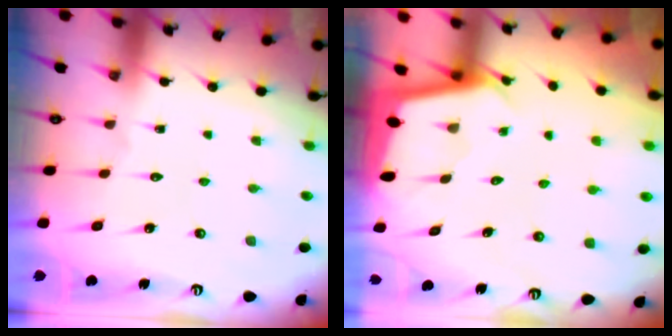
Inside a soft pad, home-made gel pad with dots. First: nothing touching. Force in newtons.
{"total": 1.9, "press": 1.9, "slide": 0.1}